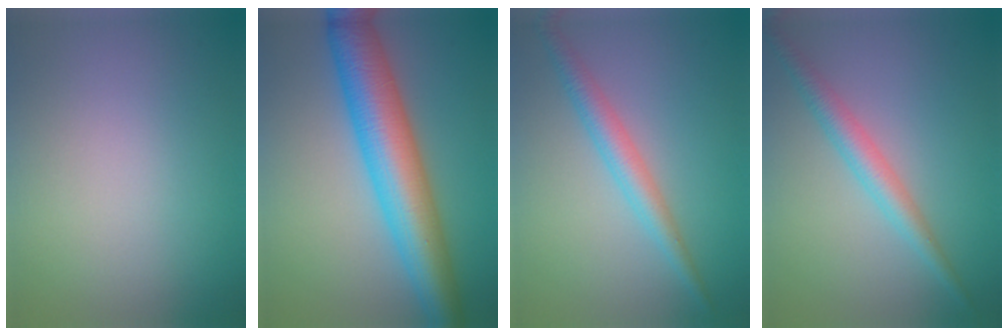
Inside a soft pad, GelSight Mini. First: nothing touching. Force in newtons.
{"total": 8.7, "press": 8.7, "slide": 0.1}
{"total": 2.9, "press": 2.9, "slide": 0.1}
{"total": 2.8, "press": 2.8, "slide": 0.1}